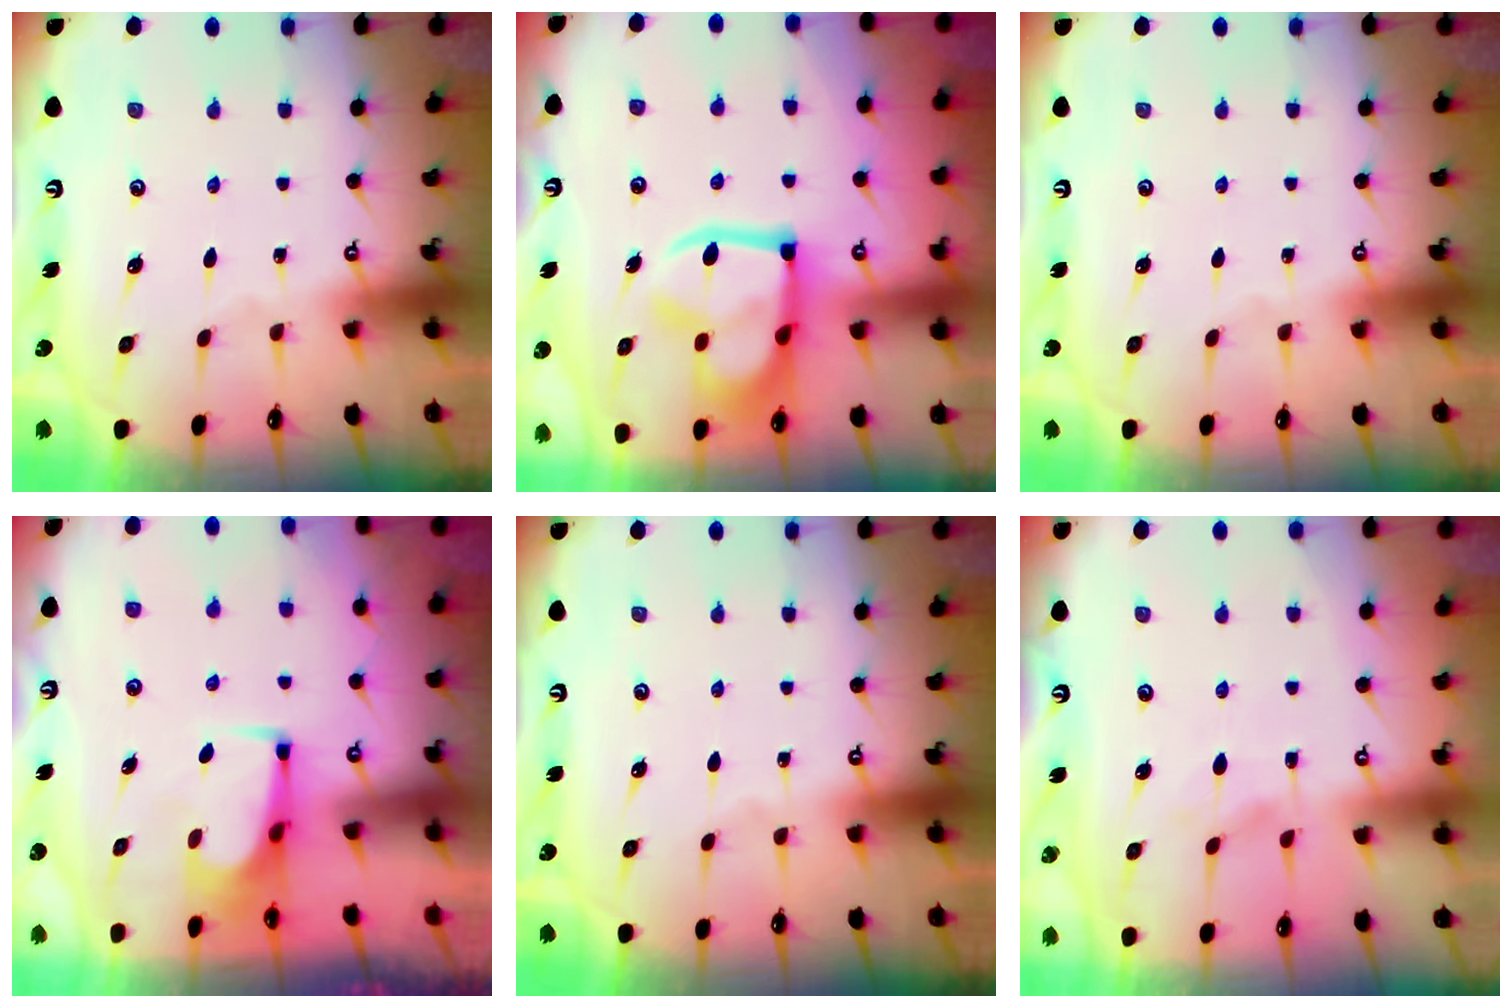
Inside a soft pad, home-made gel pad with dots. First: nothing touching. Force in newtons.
{"total": 12.4, "press": 12.3, "slide": 1.7}
{"total": 0.0}
{"total": 1.6, "press": 1.5, "slide": 0.3}
{"total": 0.0}
{"total": 2.6, "press": 2.3, "slide": 1.0}